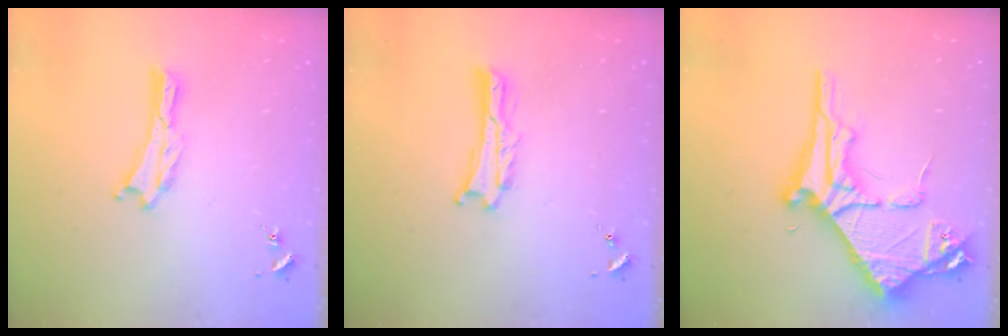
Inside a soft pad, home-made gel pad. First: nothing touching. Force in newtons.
{"total": 0.8, "press": 0.8, "slide": 0.2}
{"total": 9.3, "press": 9.3, "slide": 0.9}